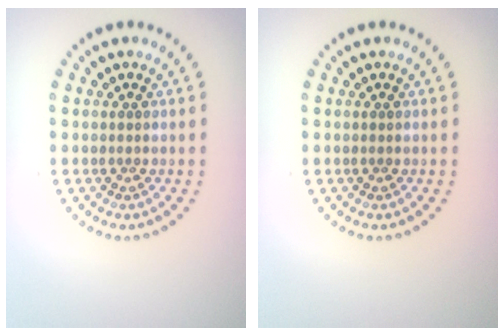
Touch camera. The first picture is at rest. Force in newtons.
{"total": 0.0}